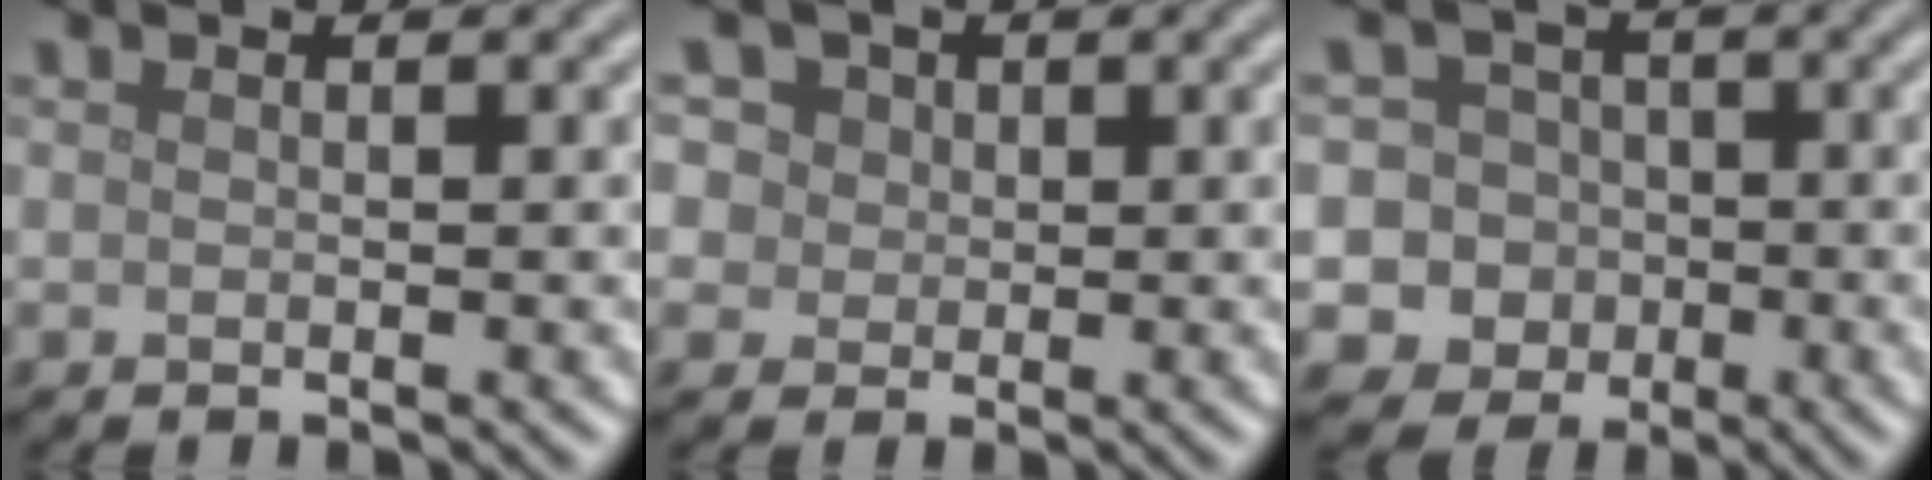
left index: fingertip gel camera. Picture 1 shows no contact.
{"total": 7.5, "force": [3.8, 5.6, 3.3], "torque": [-0.056, 0.026, 0.033]}
{"total": 9.1, "force": [-2.1, 8.6, 2.1], "torque": [-0.033, 0.012, -0.071]}